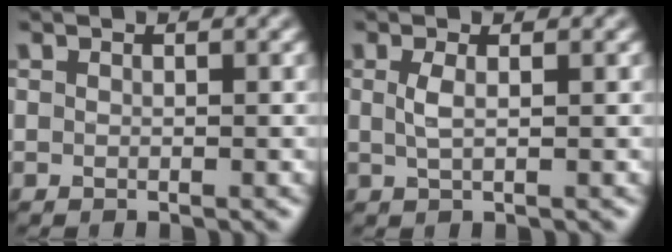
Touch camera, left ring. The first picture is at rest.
{"total": 1.4, "force": [0.3, 0.4, 1.3], "torque": [-0.029, 0.002, 0.006]}